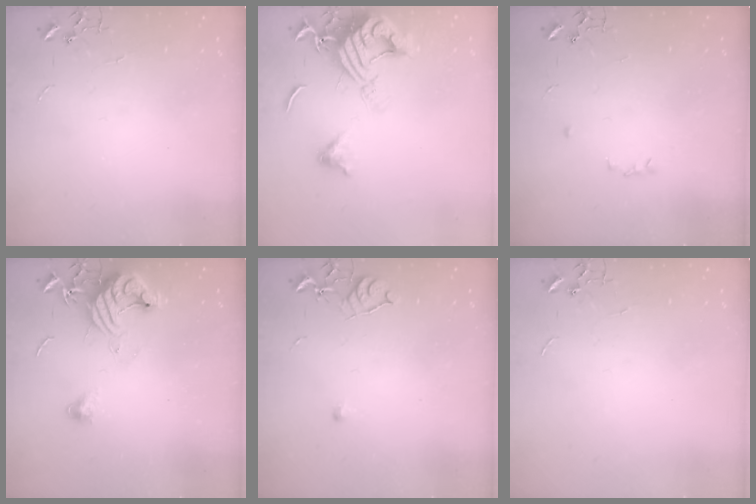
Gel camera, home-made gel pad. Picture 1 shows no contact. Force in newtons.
{"total": 15.6, "press": 15.5, "slide": 1.9}
{"total": 3.1, "press": 3.1, "slide": 0.5}
{"total": 12.2, "press": 12.1, "slide": 1.6}
{"total": 6.2, "press": 6.2, "slide": 0.8}
{"total": 0.0}